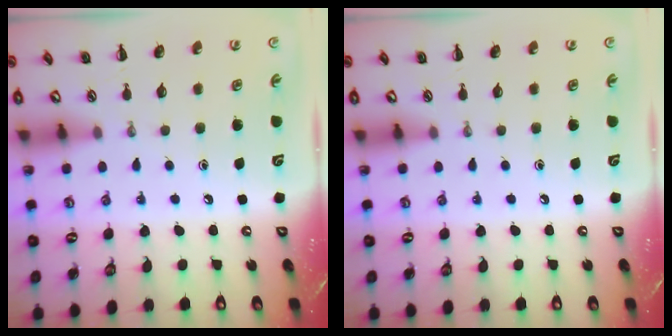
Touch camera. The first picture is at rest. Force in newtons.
{"total": 0.0}